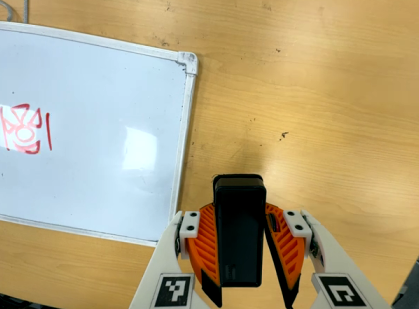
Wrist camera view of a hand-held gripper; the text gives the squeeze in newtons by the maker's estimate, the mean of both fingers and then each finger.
{"total": 6.4, "left": 5.1, "right": 7.7}